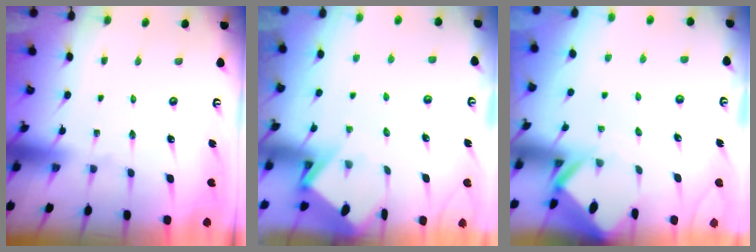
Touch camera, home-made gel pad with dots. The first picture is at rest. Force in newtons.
{"total": 3.9, "press": 3.9, "slide": 0.4}
{"total": 2.7, "press": 2.7, "slide": 0.2}